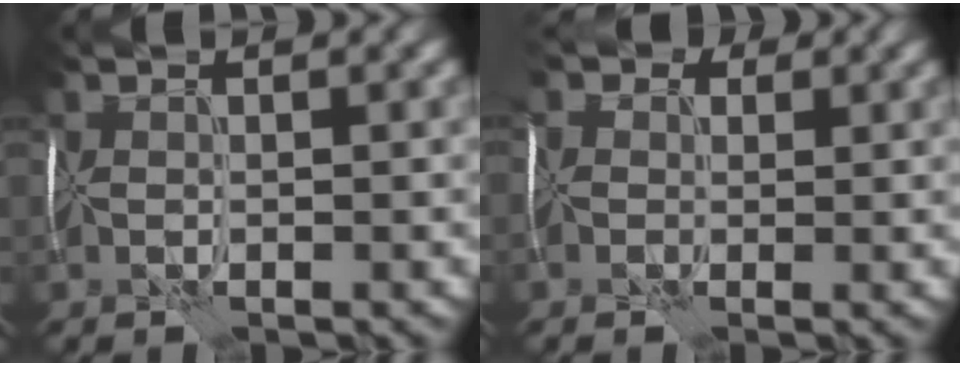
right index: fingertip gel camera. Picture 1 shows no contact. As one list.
[{"total": 4.0, "force": [1.2, 3.1, 2.3], "torque": [-0.057, 0.021, -0.005]}]